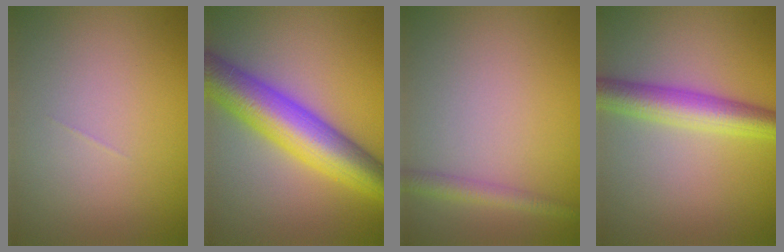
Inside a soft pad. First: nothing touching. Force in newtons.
{"total": 9.1, "press": 9.1, "slide": 0.1}
{"total": 2.0, "press": 2.0, "slide": 0.1}
{"total": 4.9, "press": 4.9, "slide": 0.1}